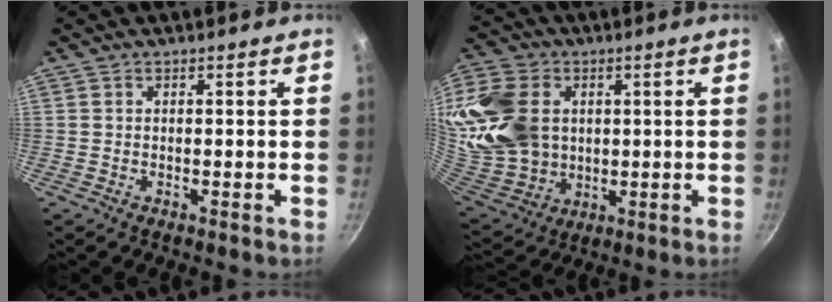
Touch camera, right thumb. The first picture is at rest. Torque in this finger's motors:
{"motor_torque": [-0.39, 2.41, 1.48, 0.52, 0.48]}